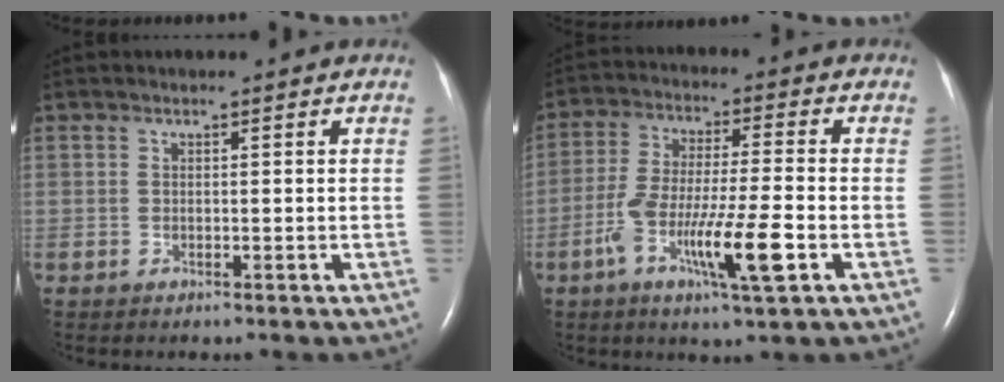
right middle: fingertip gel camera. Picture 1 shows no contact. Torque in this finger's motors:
{"motor_torque": [1.41, -0.73, 0.40, 0.20]}